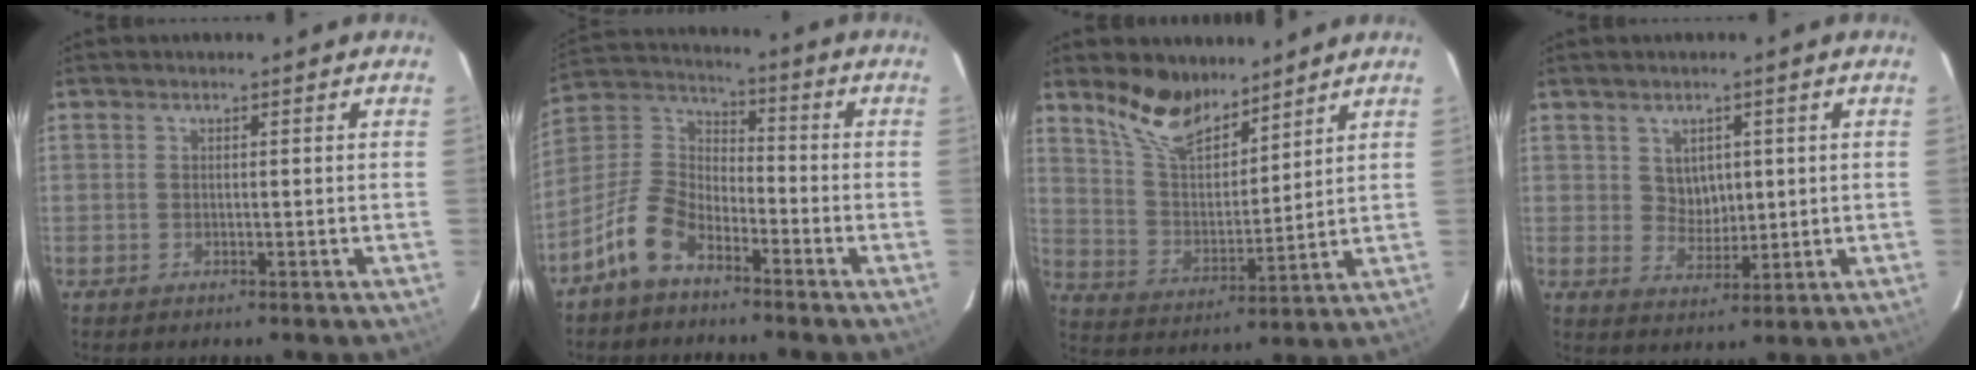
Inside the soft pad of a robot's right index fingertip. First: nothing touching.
{"total": 10.2, "force": [-6.7, 5.1, 5.7], "torque": [-0.130, 0.025, -0.138]}
{"total": 11.8, "force": [9.4, 4.6, 5.5], "torque": [-0.109, 0.007, 0.180]}
{"total": 4.5, "force": [1.4, 3.9, 2.0], "torque": [-0.029, 0.006, 0.033]}